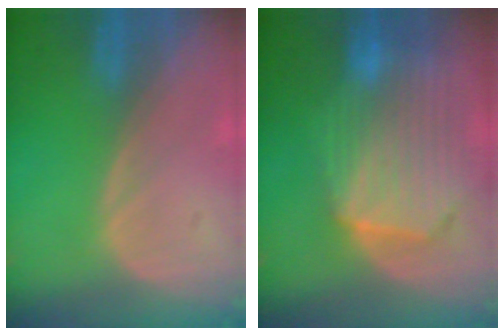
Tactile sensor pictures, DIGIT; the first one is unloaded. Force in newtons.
{"total": 10.7, "press": 9.4, "slide": 5.2}